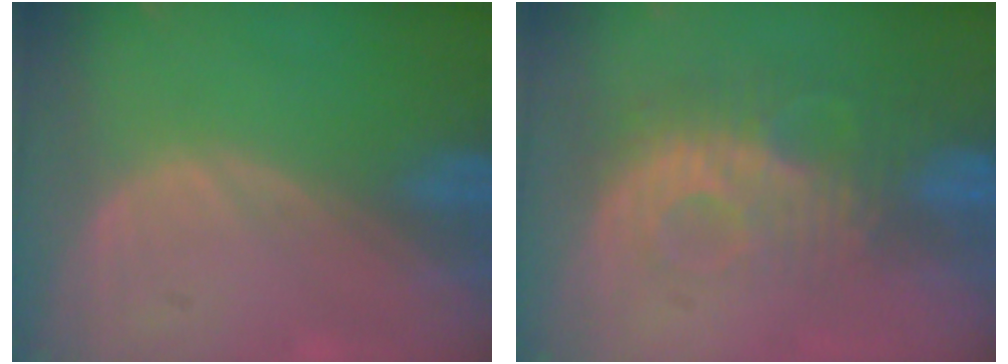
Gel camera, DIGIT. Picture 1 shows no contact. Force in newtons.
{"total": 9.2, "press": 8.1, "slide": 4.4}